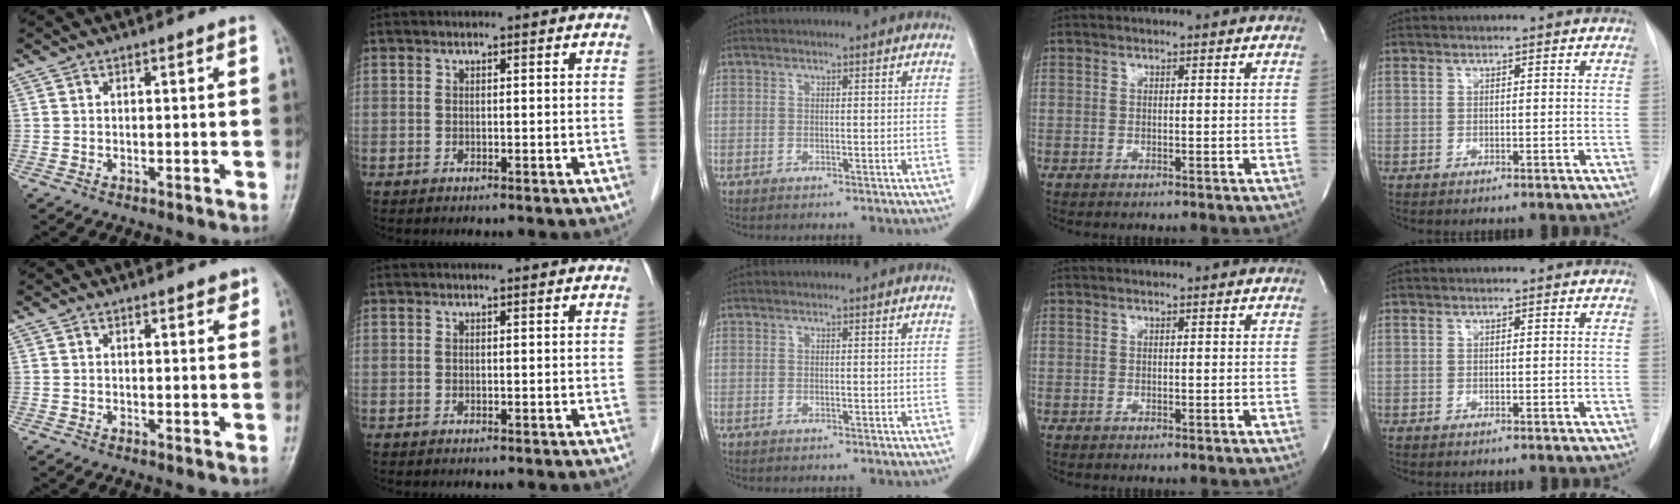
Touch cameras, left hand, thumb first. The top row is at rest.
{"thumb": {"total": 2.1, "force": [1.7, 0.7, 1.0], "torque": [-0.003, -0.007, 0.018]}, "index": {"total": 1.0, "force": [1.0, 0.0, 0.2], "torque": [-0.007, 0.009, 0.015]}}